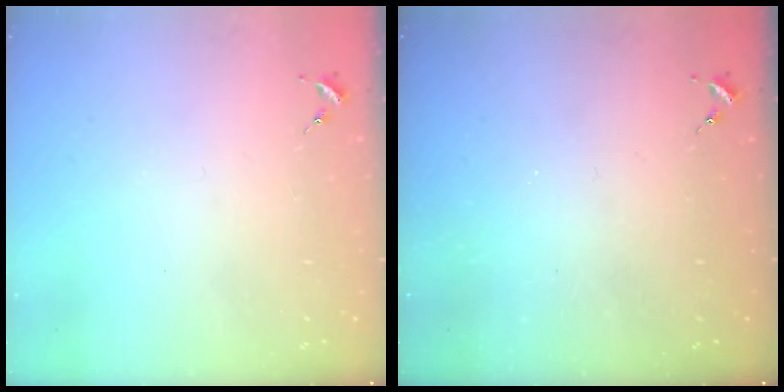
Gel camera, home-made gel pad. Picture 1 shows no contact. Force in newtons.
{"total": 0.0}